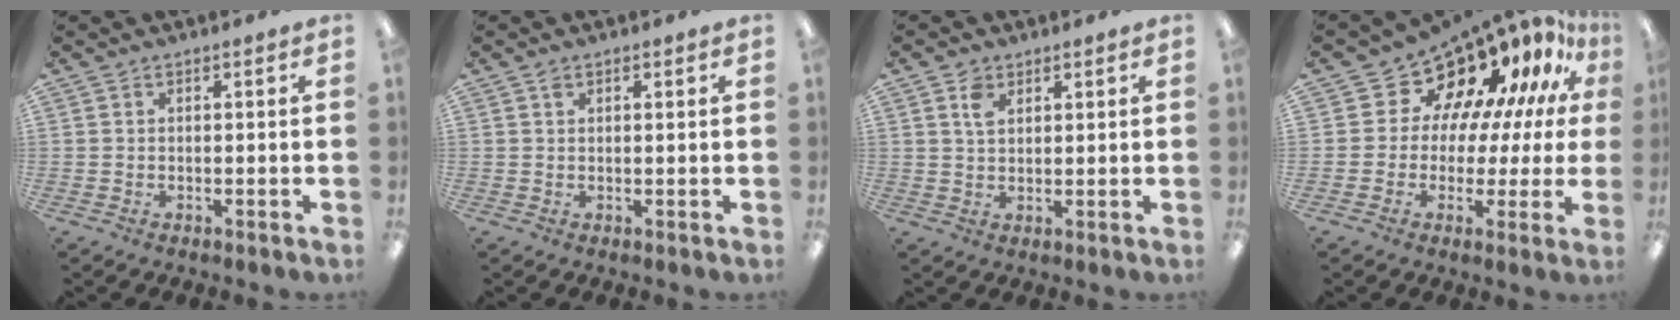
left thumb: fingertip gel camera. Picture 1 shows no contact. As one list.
[{"total": 1.0, "force": [0.6, 0.5, 0.8], "torque": [-0.017, 0.002, 0.010]}, {"total": 3.7, "force": [2.2, 2.2, 2.1], "torque": [-0.039, -0.003, 0.039]}, {"total": 13.5, "force": [10.3, 7.7, 4.0], "torque": [-0.081, -0.097, 0.185]}]